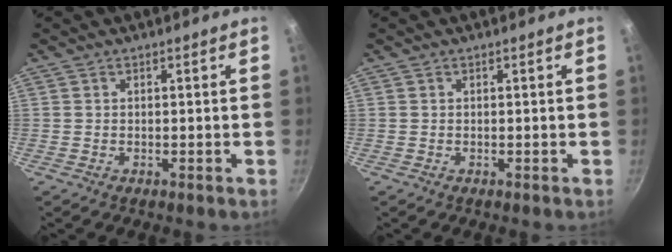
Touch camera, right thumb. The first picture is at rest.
{"total": 0.0}